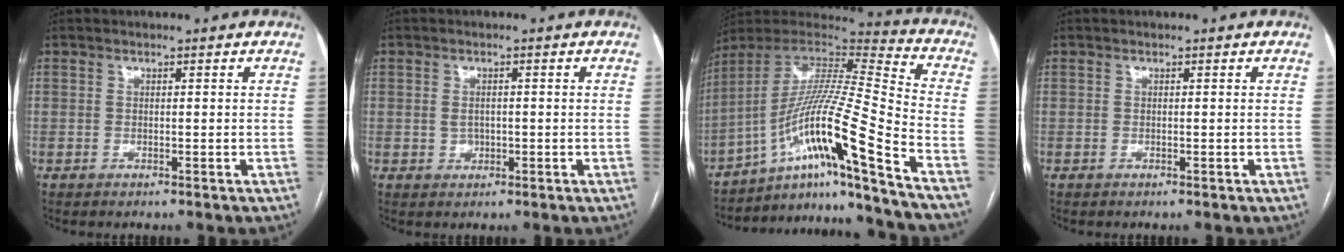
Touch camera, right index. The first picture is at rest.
{"total": 1.7, "force": [-0.2, 1.3, 1.1], "torque": [-0.019, 0.002, -0.001]}
{"total": 19.9, "force": [-11.1, -1.7, 16.4], "torque": [-0.316, -0.002, -0.195]}
{"total": 0.0}